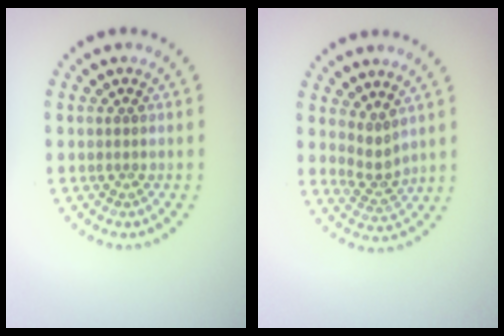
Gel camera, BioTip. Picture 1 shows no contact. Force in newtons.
{"total": 2.1, "press": 1.4, "slide": 1.6}